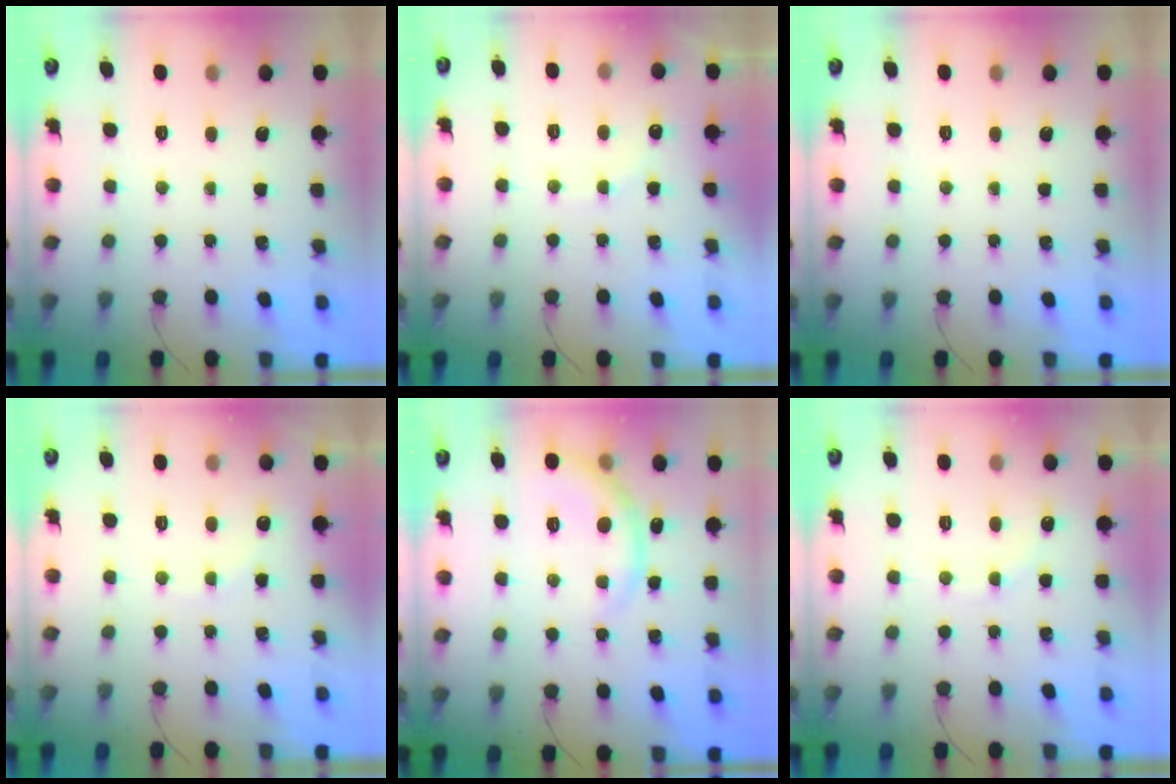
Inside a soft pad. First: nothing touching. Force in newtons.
{"total": 6.8, "press": 6.7, "slide": 1.3}
{"total": 0.0}
{"total": 6.1, "press": 6.0, "slide": 1.2}
{"total": 6.7, "press": 6.6, "slide": 1.0}
{"total": 5.0, "press": 4.8, "slide": 1.6}